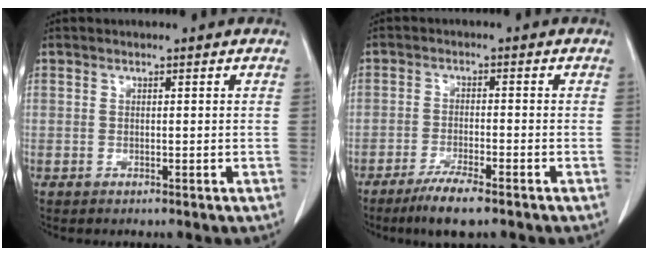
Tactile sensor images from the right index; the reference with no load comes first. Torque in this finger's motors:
{"motor_torque": [0.14, -0.05, 0.12, 0.08]}